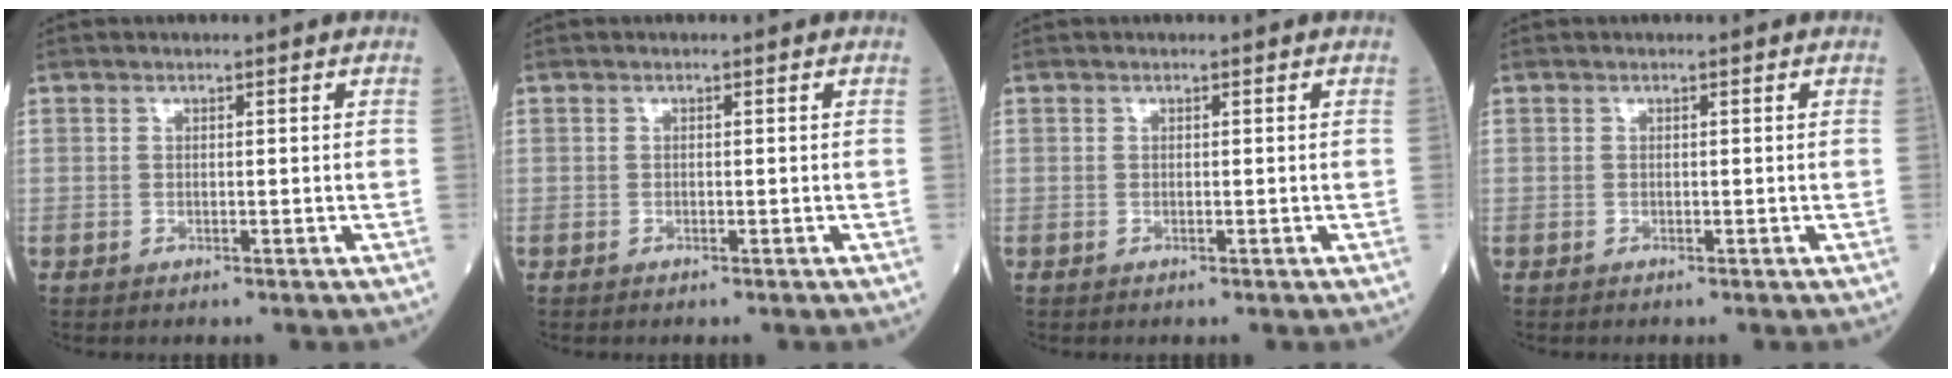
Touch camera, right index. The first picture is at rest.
{"total": 0.0}
{"total": 0.0}
{"total": 0.0}